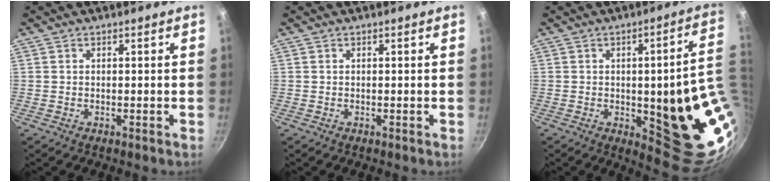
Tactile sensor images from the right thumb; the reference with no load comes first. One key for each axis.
{"total": 0.0}
{"total": 20.5, "fx": -1.2, "fy": 6.6, "fz": 19.4, "tx": -0.185, "ty": -0.011, "tz": -0.004}